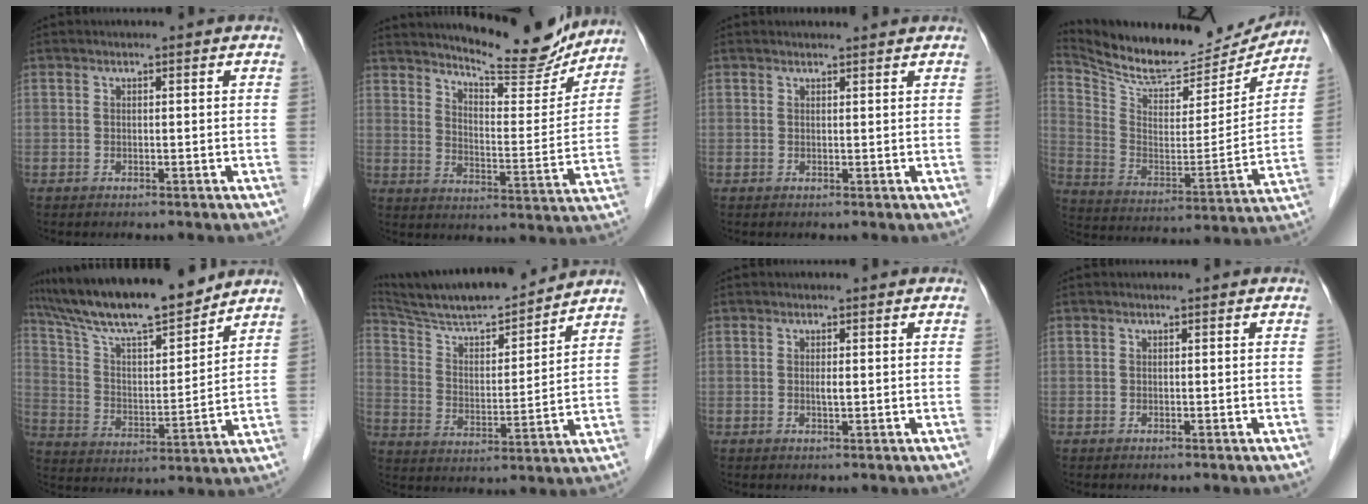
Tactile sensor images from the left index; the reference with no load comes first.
{"total": 16.8, "force": [15.3, 2.2, 6.6], "torque": [-0.100, -0.036, 0.206]}
{"total": 1.6, "force": [1.6, 0.1, 0.2], "torque": [-0.007, 0.002, 0.019]}
{"total": 19.2, "force": [18.1, 4.5, 4.5], "torque": [-0.083, -0.037, 0.279]}
{"total": 16.5, "force": [14.5, 1.6, 7.7], "torque": [-0.137, 0.000, 0.251]}
{"total": 16.4, "force": [15.1, 1.3, 6.3], "torque": [-0.117, 0.000, 0.252]}
{"total": 0.9, "force": [-0.2, 0.1, 0.8], "torque": [-0.016, -0.006, -0.006]}
{"total": 0.0}